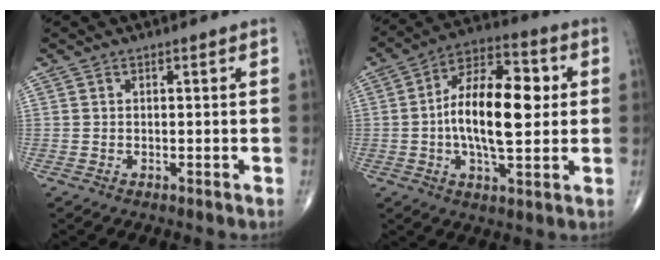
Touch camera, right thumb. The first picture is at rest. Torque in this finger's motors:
{"motor_torque": [0.34, 0.75, 1.51, 0.07, 0.11]}